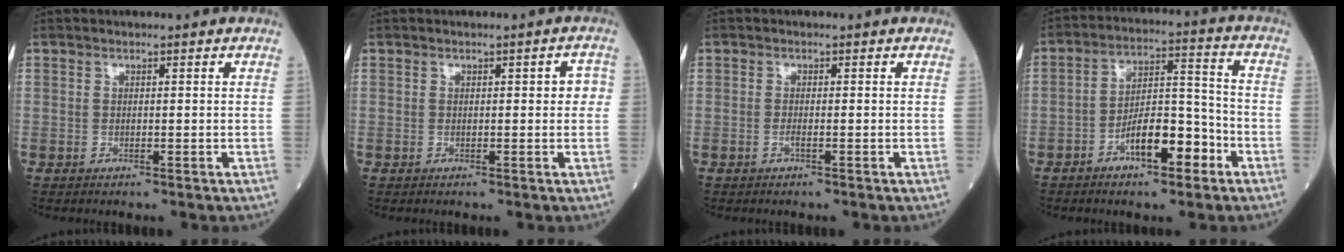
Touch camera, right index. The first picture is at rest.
{"total": 2.1, "force": [0.2, 0.9, 1.9], "torque": [-0.015, 0.011, 0.001]}
{"total": 0.7, "force": [-0.4, -0.1, 0.6], "torque": [-0.013, -0.001, -0.008]}
{"total": 9.2, "force": [-4.8, 3.1, 7.2], "torque": [-0.124, 0.022, -0.083]}